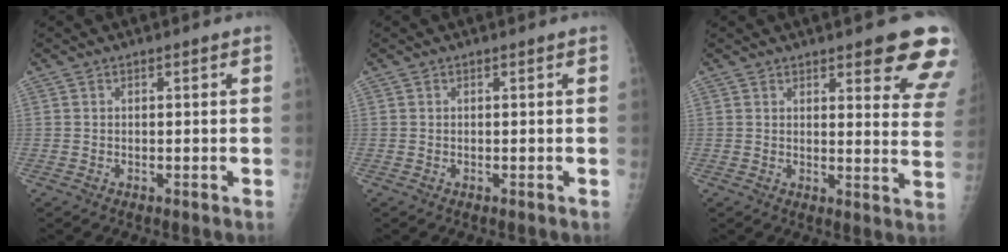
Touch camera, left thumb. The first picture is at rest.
{"total": 0.0}
{"total": 13.1, "force": [8.8, 3.6, 9.1], "torque": [-0.069, -0.048, 0.089]}